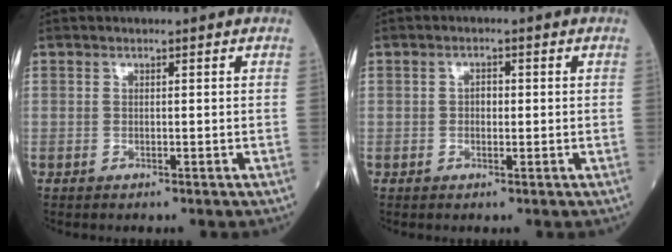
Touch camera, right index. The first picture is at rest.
{"total": 1.5, "force": [0.0, 1.0, 1.2], "torque": [-0.018, 0.004, -0.001]}